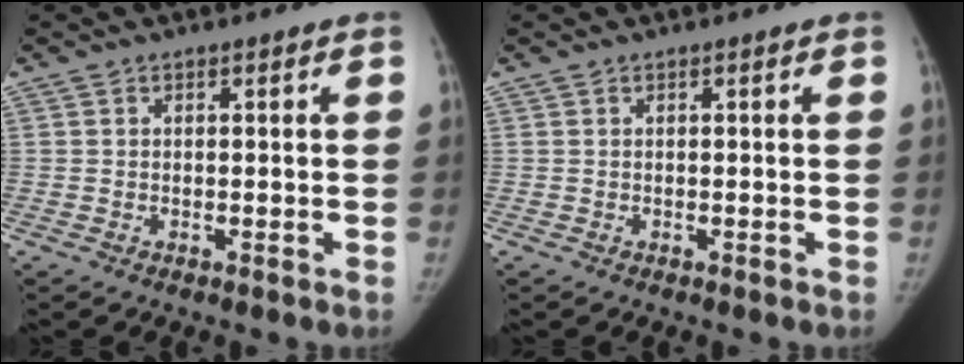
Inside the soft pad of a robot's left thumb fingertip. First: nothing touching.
{"total": 0.0}